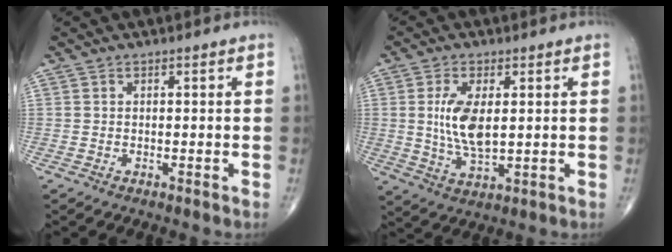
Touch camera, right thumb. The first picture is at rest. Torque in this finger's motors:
{"motor_torque": [1.52, 1.66, 1.22, 0.16, 0.44]}